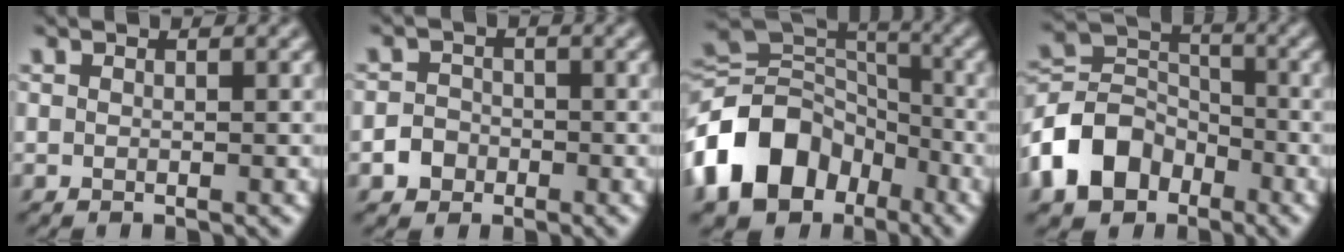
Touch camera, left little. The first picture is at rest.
{"total": 2.4, "force": [-1.1, 2.0, 0.6], "torque": [0.004, 0.001, -0.027]}
{"total": 12.3, "force": [-5.5, 9.0, 6.4], "torque": [-0.140, 0.004, -0.112]}
{"total": 7.2, "force": [-3.8, 5.2, 3.3], "torque": [-0.063, 0.005, -0.087]}